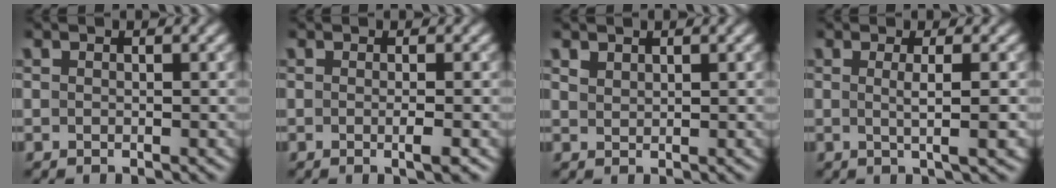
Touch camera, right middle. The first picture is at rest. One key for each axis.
{"total": 1.9, "fx": -0.3, "fy": 0.4, "fz": 1.8, "tx": -0.022, "ty": -0.004, "tz": -0.009}
{"total": 1.0, "fx": 0.9, "fy": 0.4, "fz": 0.2, "tx": -0.007, "ty": -0.002, "tz": 0.021}
{"total": 2.8, "fx": 0.1, "fy": 0.7, "fz": 2.8, "tx": -0.041, "ty": -0.002, "tz": -0.004}